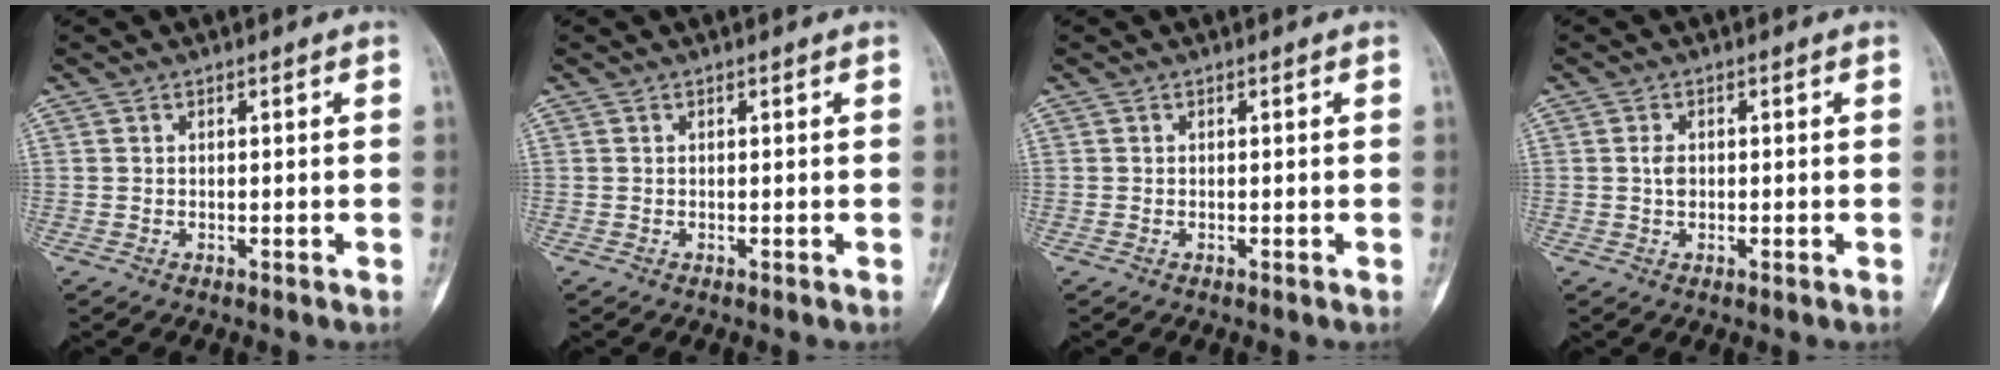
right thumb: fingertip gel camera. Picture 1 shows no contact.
{"total": 0.0}
{"total": 0.0}
{"total": 1.9, "force": [0.0, 1.3, 1.4], "torque": [-0.020, 0.003, -0.002]}